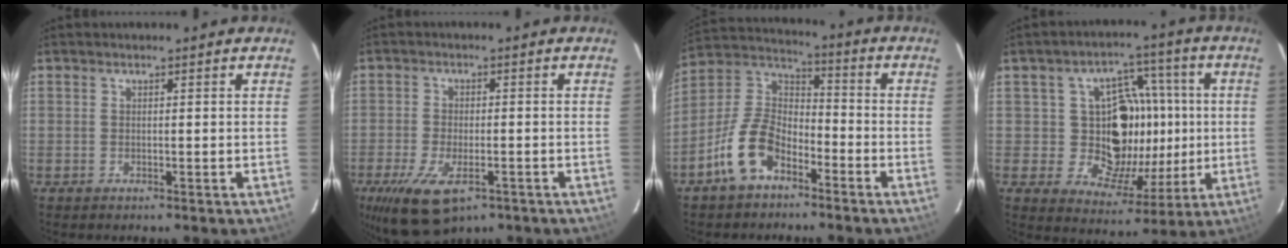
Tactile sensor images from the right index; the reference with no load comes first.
{"total": 11.5, "force": [-6.3, 5.2, 8.0], "torque": [-0.179, -0.032, -0.105]}
{"total": 11.8, "force": [-6.8, 6.6, 7.0], "torque": [-0.147, 0.027, -0.130]}
{"total": 13.5, "force": [0.2, 12.1, 5.9], "torque": [-0.110, 0.027, 0.017]}